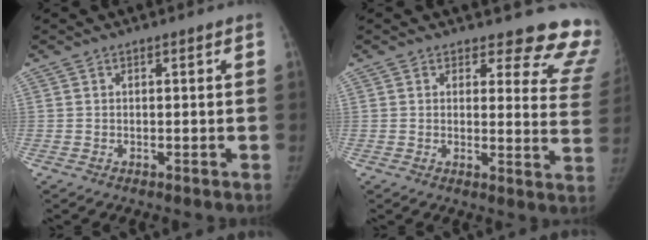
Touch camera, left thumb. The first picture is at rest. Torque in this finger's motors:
{"motor_torque": [0.17, -0.06, 0.60, -0.31, 0.01]}